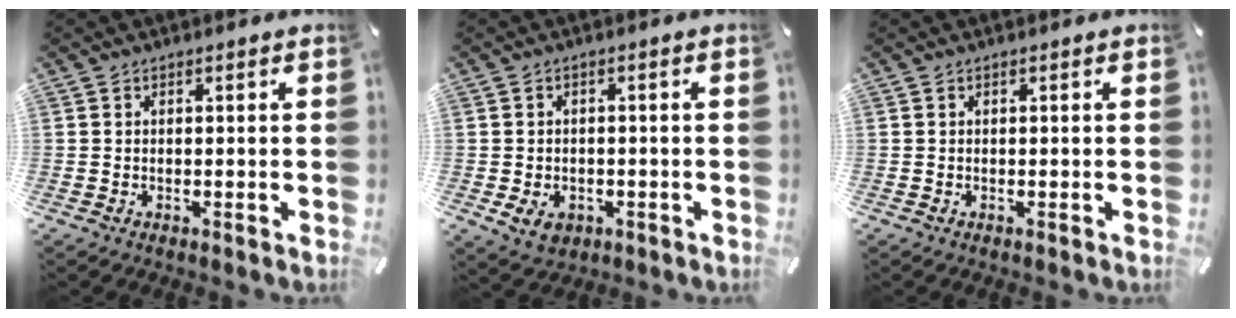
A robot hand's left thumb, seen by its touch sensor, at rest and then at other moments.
{"total": 4.8, "force": [-1.7, 3.8, 2.5], "torque": [-0.044, 0.003, -0.032]}
{"total": 0.0}